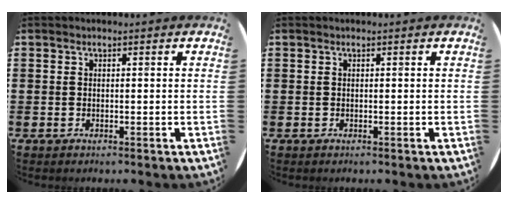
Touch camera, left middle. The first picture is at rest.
{"total": 0.0}